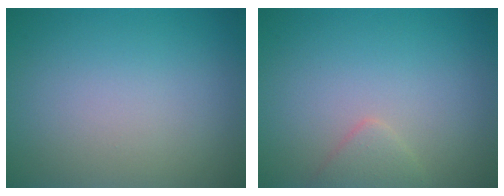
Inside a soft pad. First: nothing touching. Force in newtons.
{"total": 1.4, "press": 1.4, "slide": 0.1}